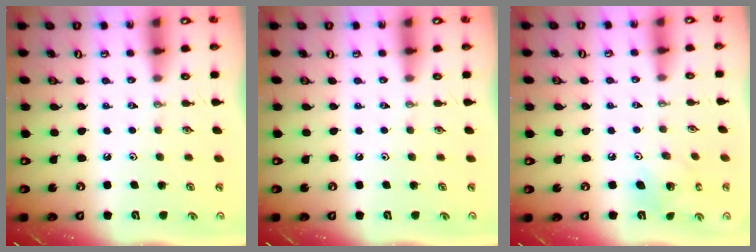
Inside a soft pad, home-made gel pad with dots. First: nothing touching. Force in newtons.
{"total": 0.0}
{"total": 6.9, "press": 6.9, "slide": 0.5}